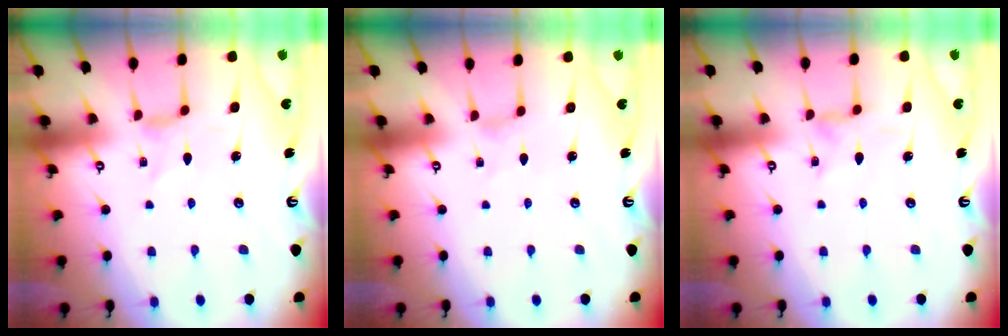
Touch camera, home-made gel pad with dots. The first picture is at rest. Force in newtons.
{"total": 0.0}
{"total": 1.9, "press": 1.9, "slide": 0.1}